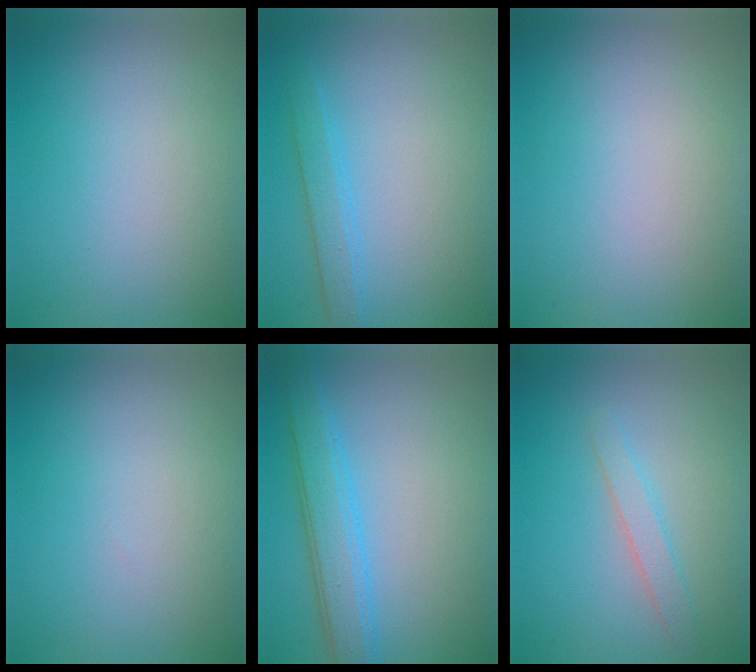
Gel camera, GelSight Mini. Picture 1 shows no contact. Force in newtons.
{"total": 2.3, "press": 2.3, "slide": 0.1}
{"total": 0.0}
{"total": 0.0}
{"total": 4.3, "press": 4.3, "slide": 0.1}
{"total": 1.8, "press": 1.8, "slide": 0.1}